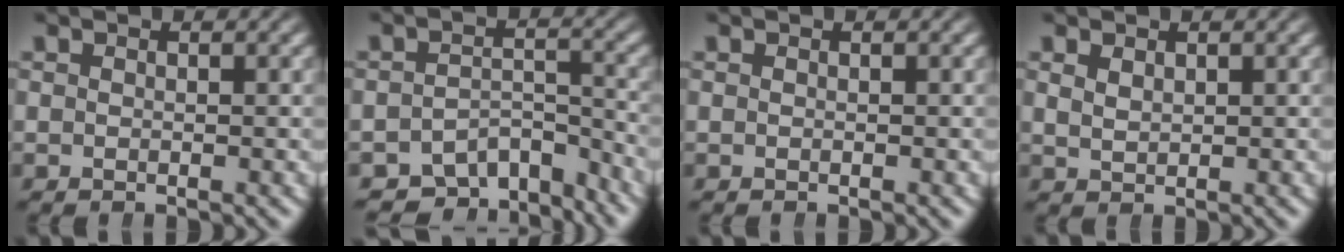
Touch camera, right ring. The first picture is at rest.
{"total": 7.8, "force": [-6.5, 3.3, 2.8], "torque": [-0.021, -0.019, -0.097]}
{"total": 0.0}
{"total": 1.2, "force": [1.0, 0.4, 0.6], "torque": [-0.002, -0.003, 0.027]}